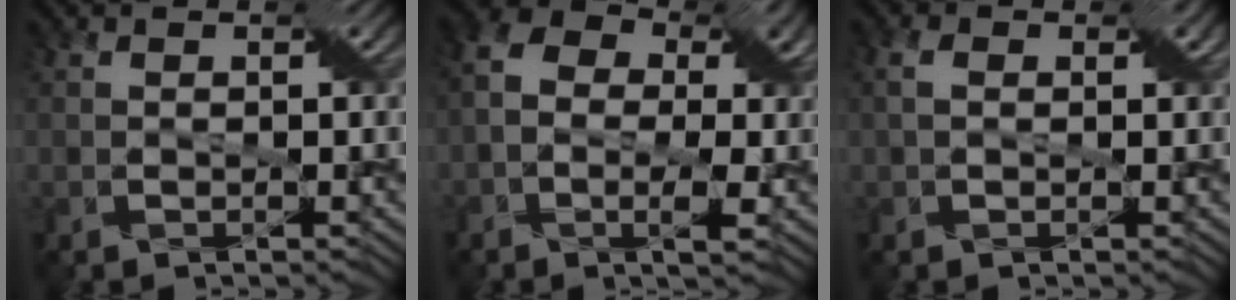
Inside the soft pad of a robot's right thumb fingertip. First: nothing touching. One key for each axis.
{"total": 9.5, "fx": -0.5, "fy": 6.1, "fz": 7.2, "tx": -0.144, "ty": 0.007, "tz": -0.020}
{"total": 3.0, "fx": 0.8, "fy": 2.0, "fz": 2.1, "tx": -0.041, "ty": 0.007, "tz": 0.012}